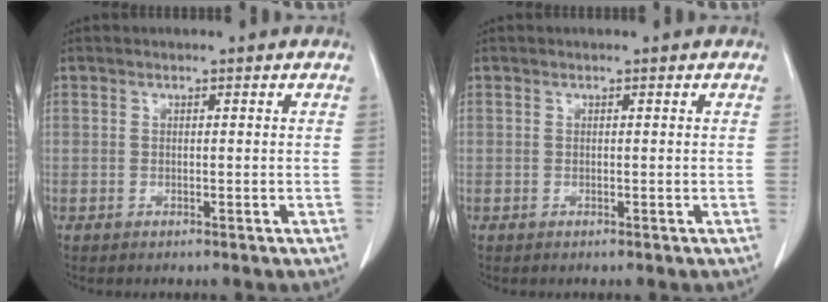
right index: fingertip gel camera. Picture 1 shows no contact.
{"total": 0.0}